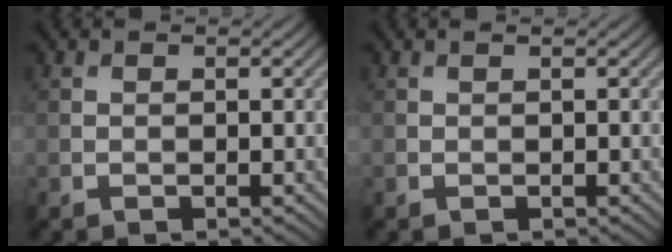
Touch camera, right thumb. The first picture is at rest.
{"total": 0.0}